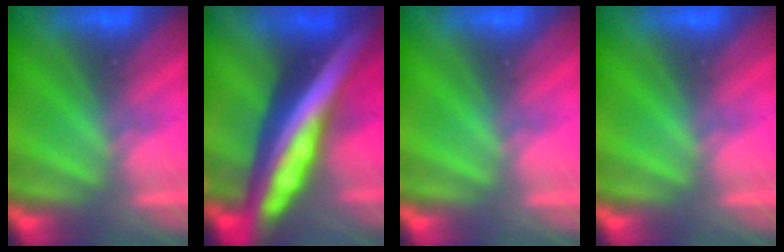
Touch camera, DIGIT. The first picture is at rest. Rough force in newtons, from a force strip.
{"total": 9.6}
{"total": 0.0}
{"total": 0.0}